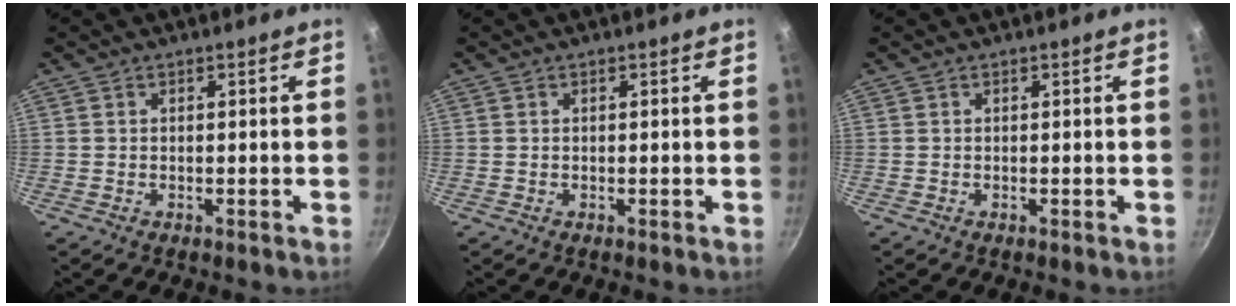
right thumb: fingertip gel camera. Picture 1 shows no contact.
{"total": 0.0}
{"total": 0.0}